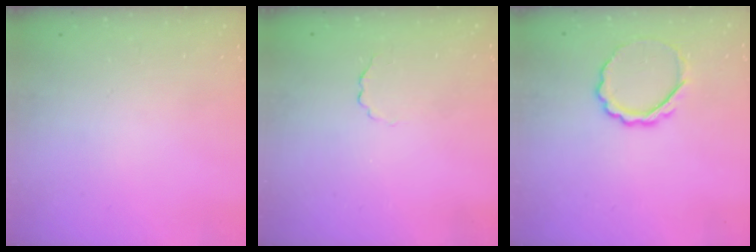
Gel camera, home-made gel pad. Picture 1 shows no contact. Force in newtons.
{"total": 1.5, "press": 1.4, "slide": 0.5}
{"total": 7.6, "press": 7.6, "slide": 0.7}